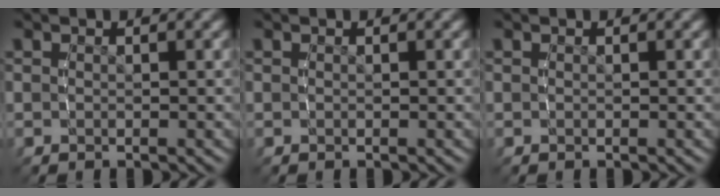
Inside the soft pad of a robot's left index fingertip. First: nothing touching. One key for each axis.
{"total": 0.0}
{"total": 0.0}